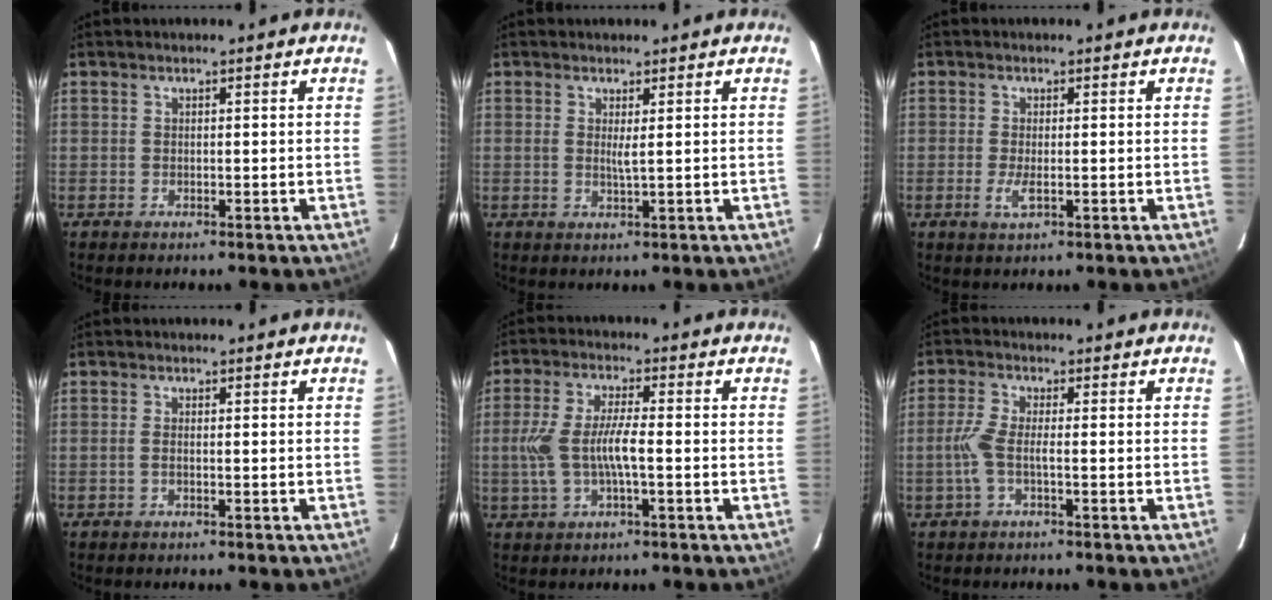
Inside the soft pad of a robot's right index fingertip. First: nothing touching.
{"total": 1.7, "force": [0.4, -0.2, 1.7], "torque": [-0.029, -0.003, 0.007]}
{"total": 2.6, "force": [-0.7, 0.5, 2.5], "torque": [-0.053, -0.006, -0.012]}
{"total": 0.9, "force": [-0.3, -0.2, 0.8], "torque": [-0.016, 0.002, -0.008]}
{"total": 8.6, "force": [-1.4, 1.8, 8.3], "torque": [-0.172, 0.000, -0.023]}
{"total": 4.3, "force": [-1.3, 0.4, 4.0], "torque": [-0.097, 0.000, -0.025]}